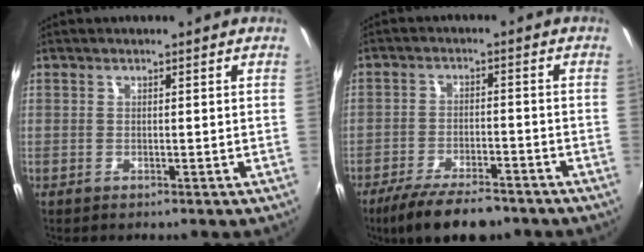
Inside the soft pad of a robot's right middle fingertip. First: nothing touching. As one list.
[{"total": 11.3, "force": [-8.9, 3.3, 6.1], "torque": [-0.135, -0.022, -0.146]}]